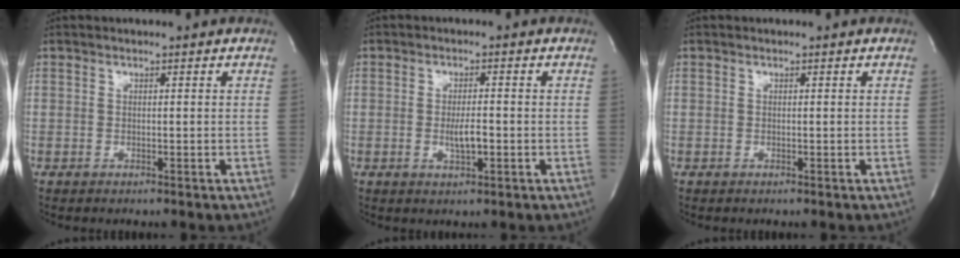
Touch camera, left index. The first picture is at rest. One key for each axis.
{"total": 3.1, "fx": -0.9, "fy": 0.7, "fz": 2.9, "tx": -0.058, "ty": -0.005, "tz": -0.012}
{"total": 0.0}